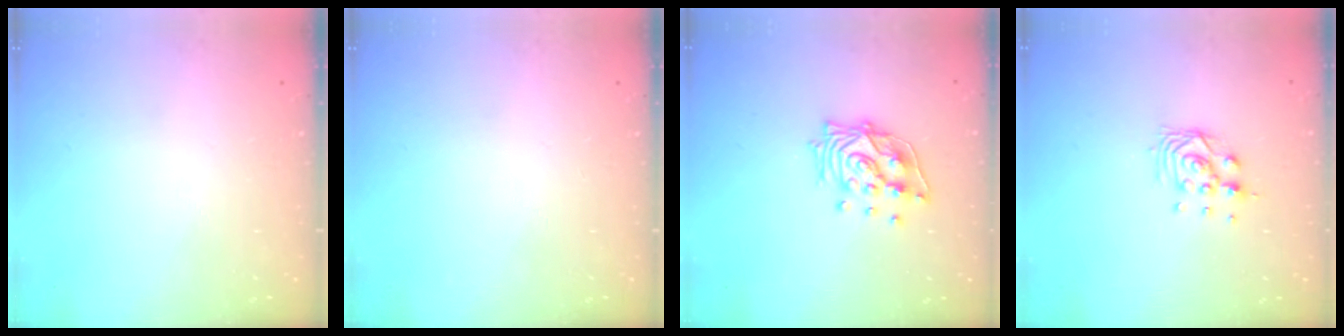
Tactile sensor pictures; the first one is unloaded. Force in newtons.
{"total": 0.0}
{"total": 14.1, "press": 14.0, "slide": 1.8}
{"total": 7.9, "press": 7.8, "slide": 0.6}